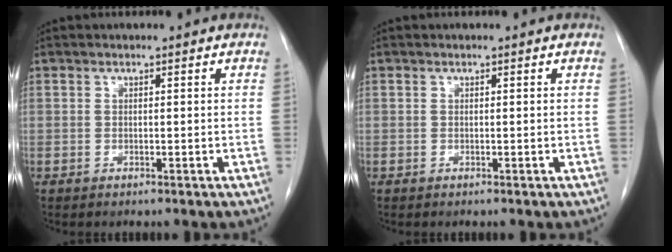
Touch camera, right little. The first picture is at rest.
{"total": 0.0}